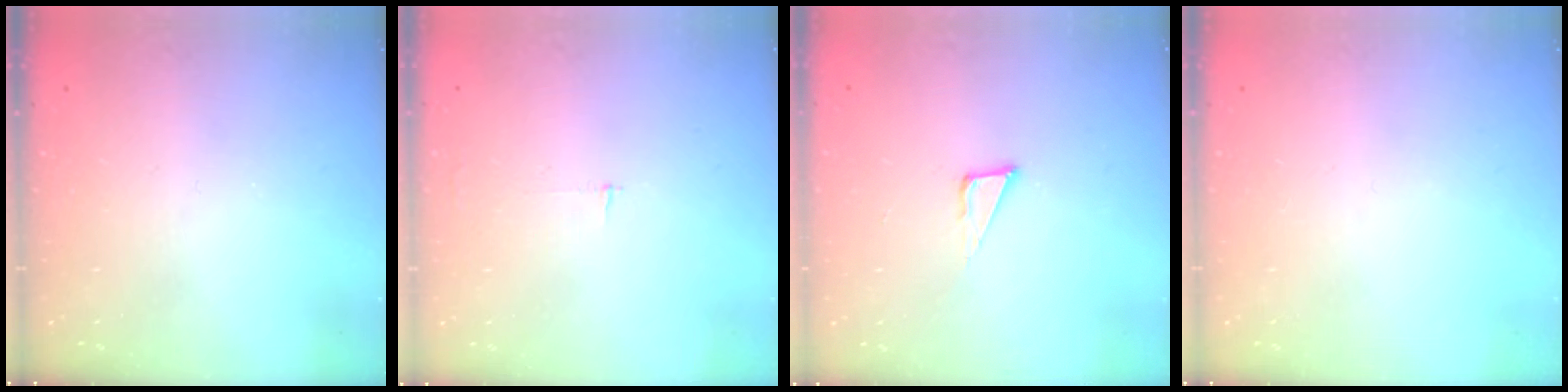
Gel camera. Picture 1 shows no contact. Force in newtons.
{"total": 2.5, "press": 2.5, "slide": 0.2}
{"total": 5.1, "press": 5.0, "slide": 0.9}
{"total": 0.0}